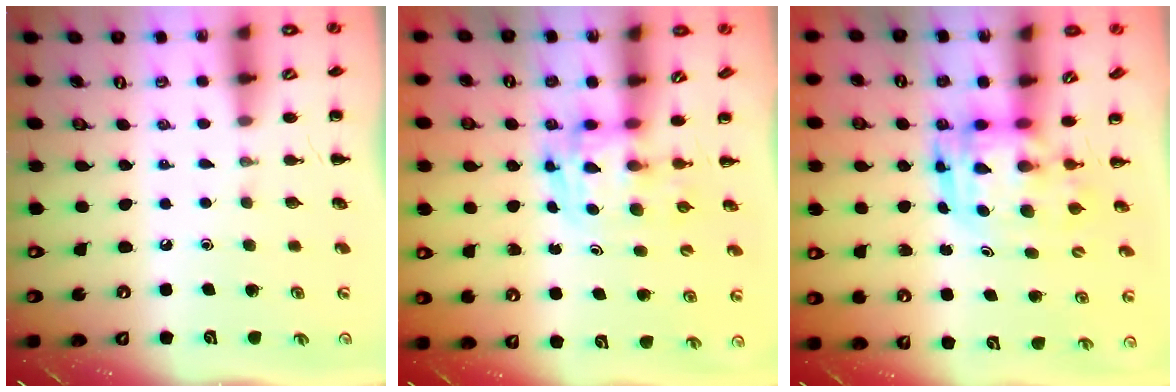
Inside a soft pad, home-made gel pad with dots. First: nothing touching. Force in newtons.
{"total": 3.7, "press": 3.6, "slide": 0.6}
{"total": 3.7, "press": 3.6, "slide": 0.7}